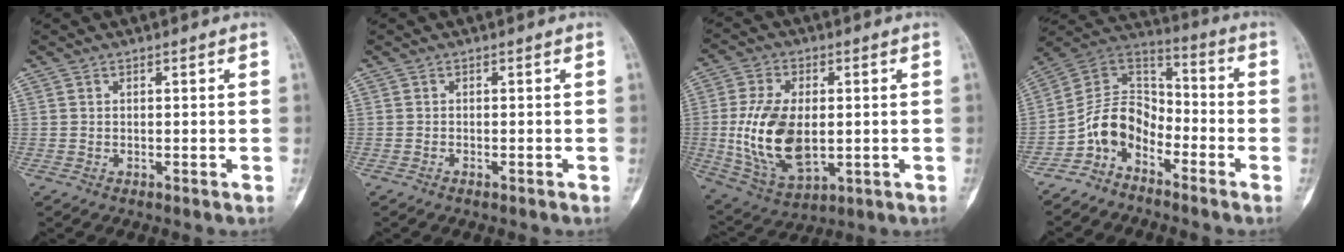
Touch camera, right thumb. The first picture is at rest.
{"total": 0.7, "force": [-0.6, 0.2, 0.4], "torque": [-0.011, 0.001, -0.006]}
{"total": 16.1, "force": [-0.6, 9.4, 13.1], "torque": [-0.251, -0.005, 0.007]}
{"total": 10.9, "force": [-6.3, 7.2, 5.2], "torque": [-0.076, 0.084, -0.137]}